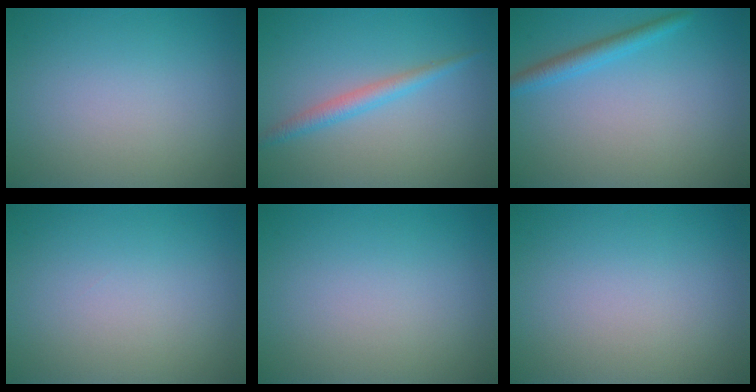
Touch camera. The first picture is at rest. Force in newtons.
{"total": 2.0, "press": 2.0, "slide": 0.0}
{"total": 2.1, "press": 2.0, "slide": 0.2}
{"total": 0.0}
{"total": 0.0}
{"total": 0.0}